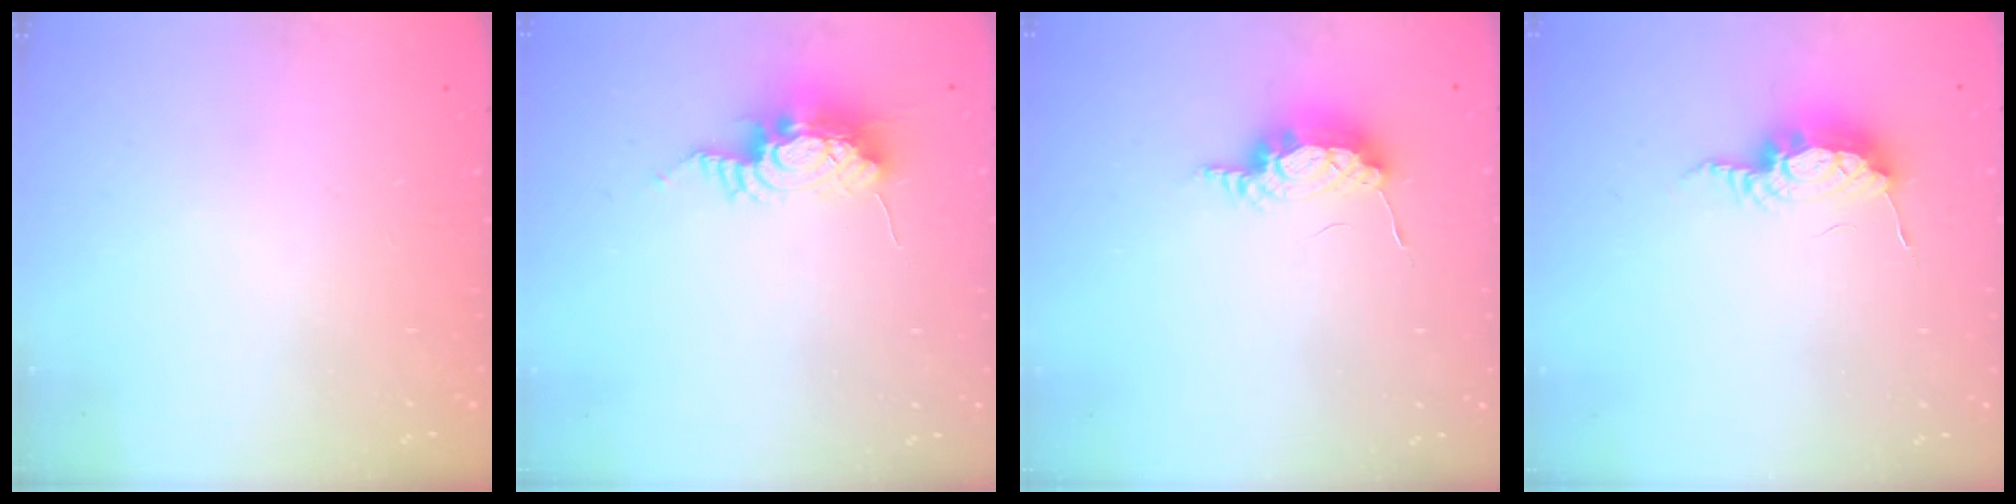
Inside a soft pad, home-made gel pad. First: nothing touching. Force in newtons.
{"total": 9.0, "press": 9.0, "slide": 0.8}
{"total": 7.8, "press": 7.6, "slide": 1.8}
{"total": 8.7, "press": 8.6, "slide": 0.9}